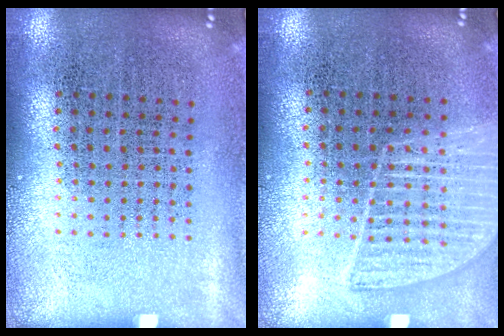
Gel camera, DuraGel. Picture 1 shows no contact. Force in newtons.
{"total": 1.4, "press": 1.3, "slide": 0.6}